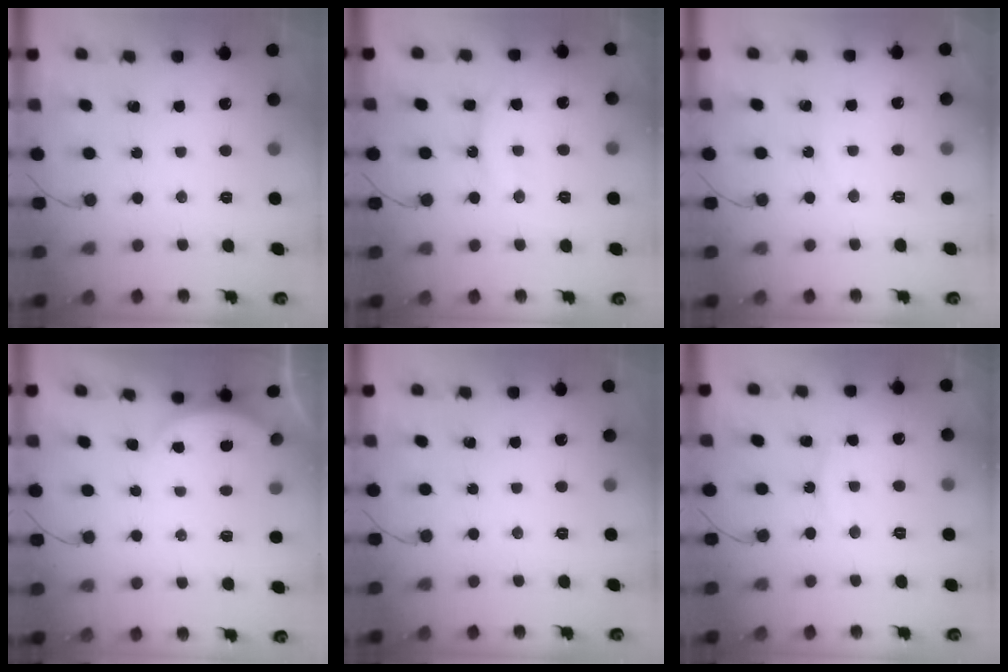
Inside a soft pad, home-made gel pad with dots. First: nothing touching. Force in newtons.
{"total": 11.0, "press": 10.9, "slide": 1.0}
{"total": 3.7, "press": 3.6, "slide": 0.7}
{"total": 2.4, "press": 2.4, "slide": 0.6}
{"total": 0.0}
{"total": 8.7, "press": 8.7, "slide": 0.5}